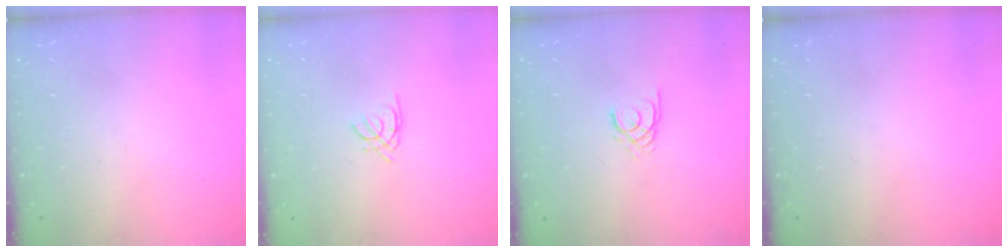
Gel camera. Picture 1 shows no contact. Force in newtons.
{"total": 1.3, "press": 1.2, "slide": 0.4}
{"total": 2.2, "press": 2.2, "slide": 0.2}
{"total": 0.0}